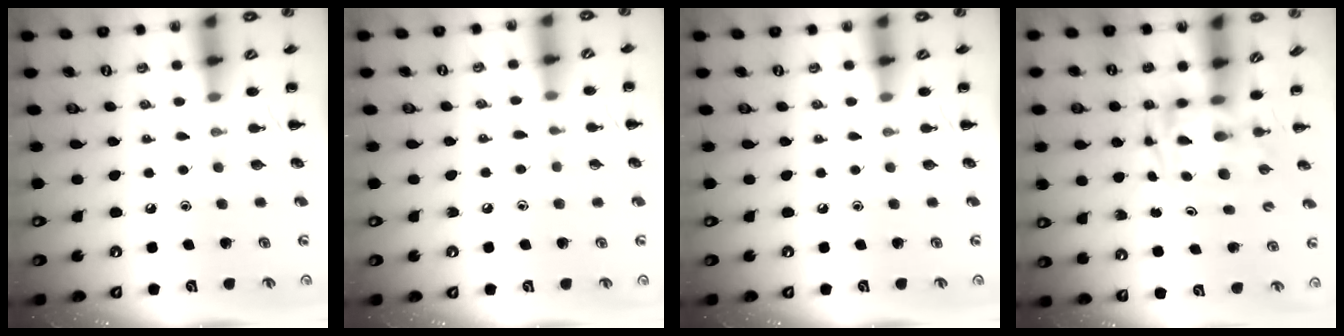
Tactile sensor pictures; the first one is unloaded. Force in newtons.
{"total": 4.7, "press": 4.3, "slide": 1.8}
{"total": 0.0}
{"total": 3.2, "press": 3.1, "slide": 0.6}